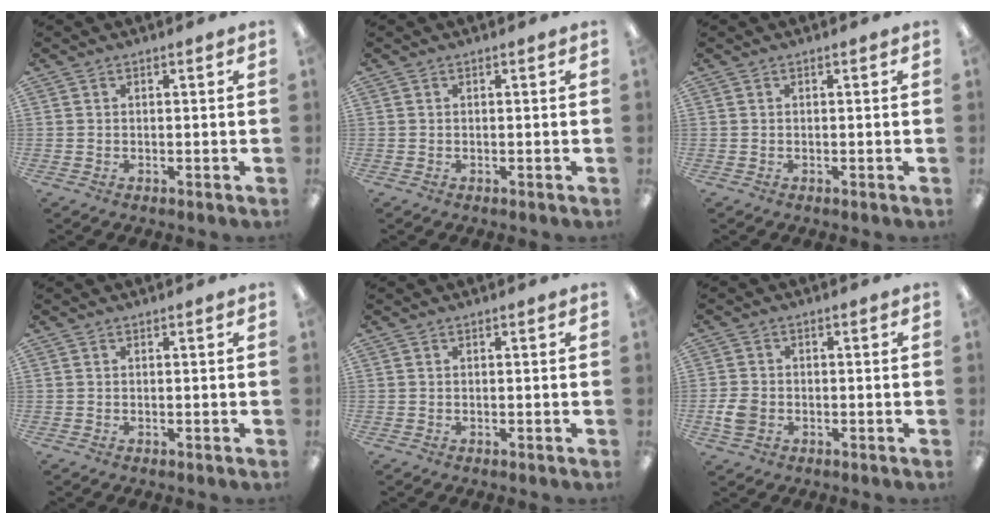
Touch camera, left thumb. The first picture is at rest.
{"total": 0.0}
{"total": 0.0}
{"total": 0.0}
{"total": 0.0}
{"total": 4.6, "force": [-1.4, 3.5, 2.8], "torque": [-0.058, 0.005, -0.026]}